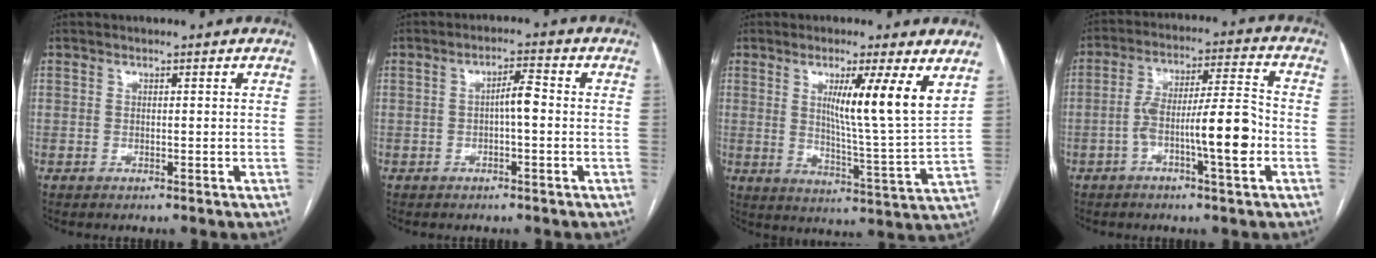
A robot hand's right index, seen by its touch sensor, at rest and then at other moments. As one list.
[{"total": 3.3, "force": [-0.3, 0.6, 3.3], "torque": [-0.052, 0.008, -0.006]}, {"total": 11.6, "force": [5.0, -1.0, 10.4], "torque": [-0.159, -0.017, 0.078]}, {"total": 11.3, "force": [-3.4, 1.2, 10.7], "torque": [-0.183, 0.016, -0.056]}]